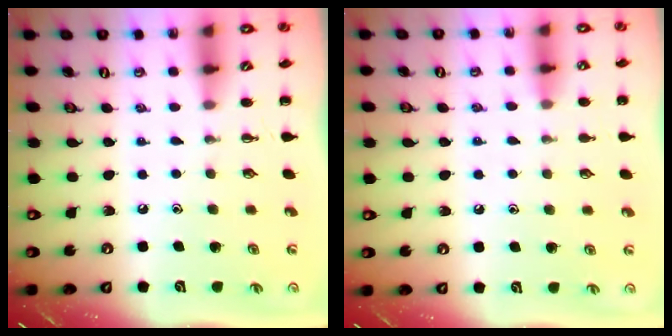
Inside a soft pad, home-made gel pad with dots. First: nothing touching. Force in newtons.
{"total": 6.2, "press": 5.8, "slide": 2.2}